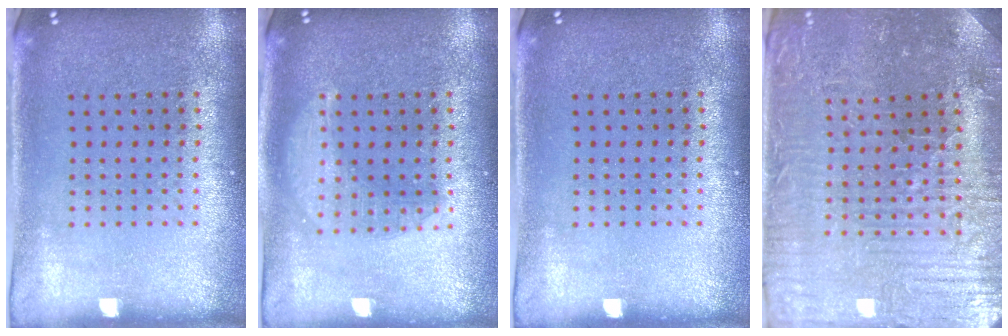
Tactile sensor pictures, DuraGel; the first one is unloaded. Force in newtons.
{"total": 2.4, "press": 2.4, "slide": 0.3}
{"total": 0.0}
{"total": 3.8, "press": 3.7, "slide": 0.5}